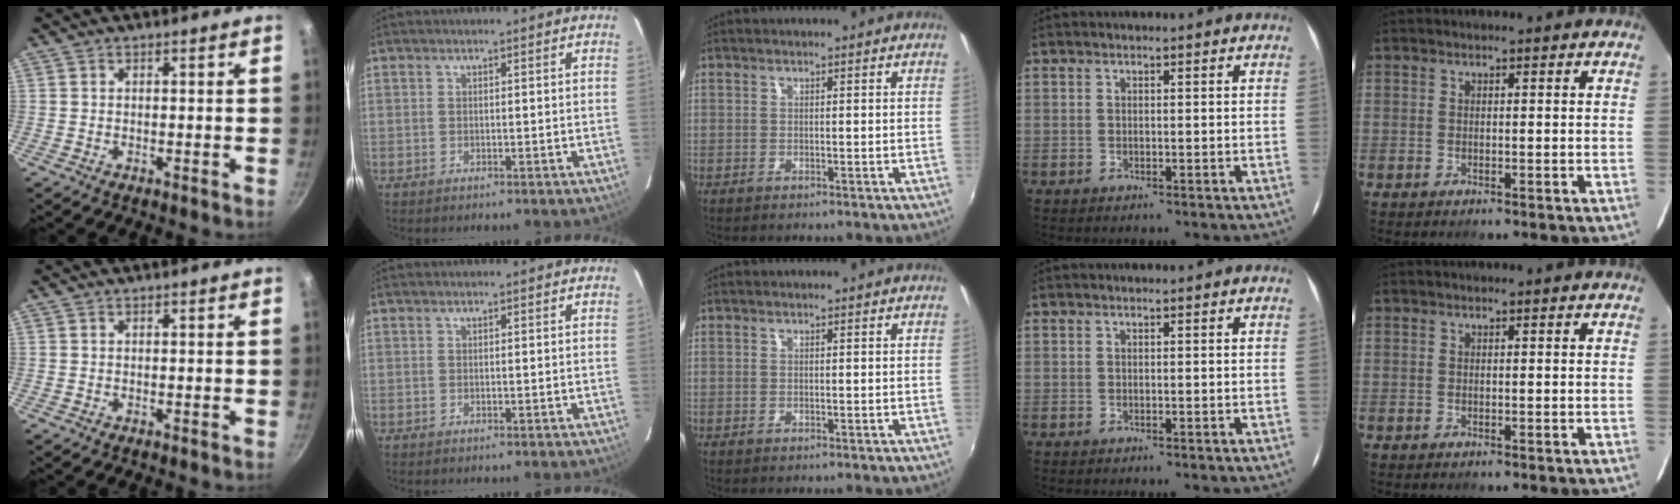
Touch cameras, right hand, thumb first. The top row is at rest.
{}